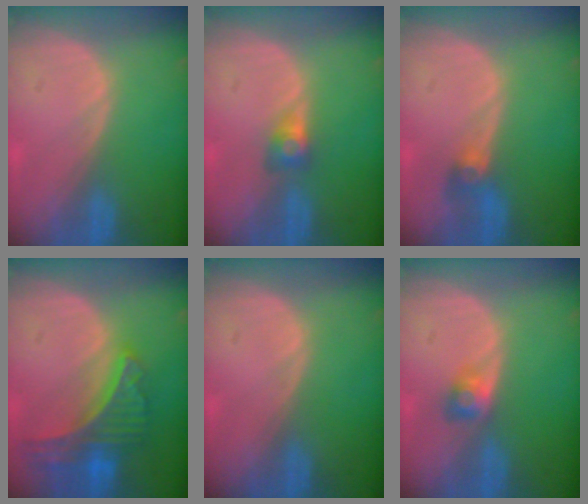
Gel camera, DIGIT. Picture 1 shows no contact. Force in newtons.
{"total": 2.8, "press": 2.4, "slide": 1.5}
{"total": 2.9, "press": 2.6, "slide": 1.4}
{"total": 8.9, "press": 7.6, "slide": 4.5}
{"total": 0.0}
{"total": 2.5, "press": 2.4, "slide": 0.8}